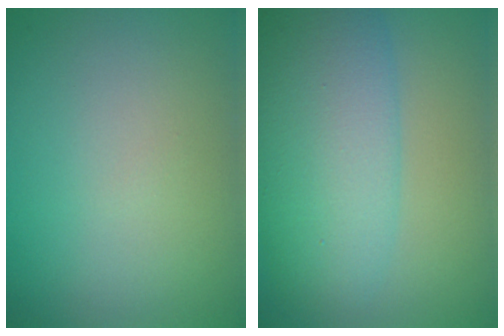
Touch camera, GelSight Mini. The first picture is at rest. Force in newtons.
{"total": 8.6, "press": 8.6, "slide": 0.2}